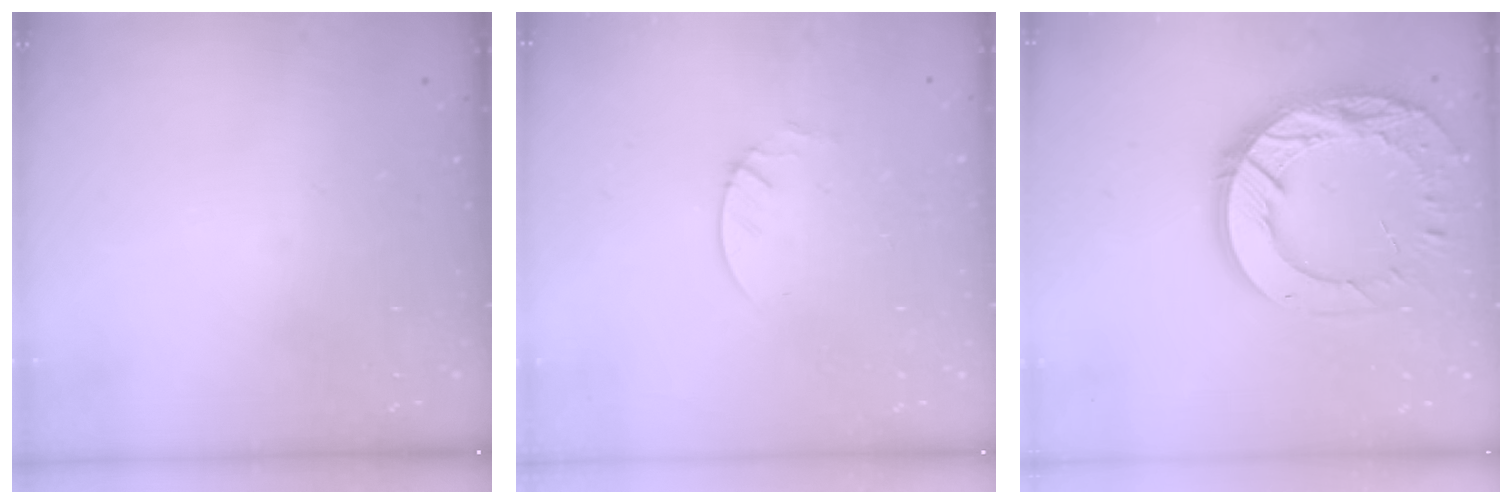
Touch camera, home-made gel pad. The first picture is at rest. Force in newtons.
{"total": 2.1, "press": 2.1, "slide": 0.2}
{"total": 20.2, "press": 20.2, "slide": 1.8}